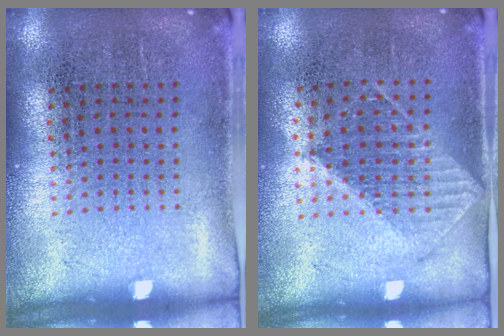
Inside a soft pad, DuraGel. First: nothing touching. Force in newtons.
{"total": 1.1, "press": 1.0, "slide": 0.3}